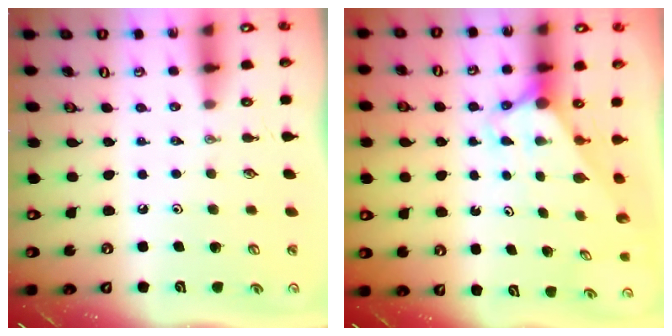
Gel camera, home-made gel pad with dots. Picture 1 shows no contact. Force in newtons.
{"total": 2.8, "press": 2.8, "slide": 0.1}